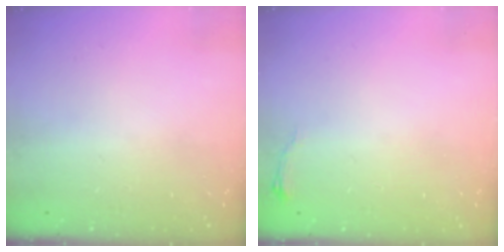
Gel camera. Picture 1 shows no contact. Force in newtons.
{"total": 3.1, "press": 3.1, "slide": 0.5}